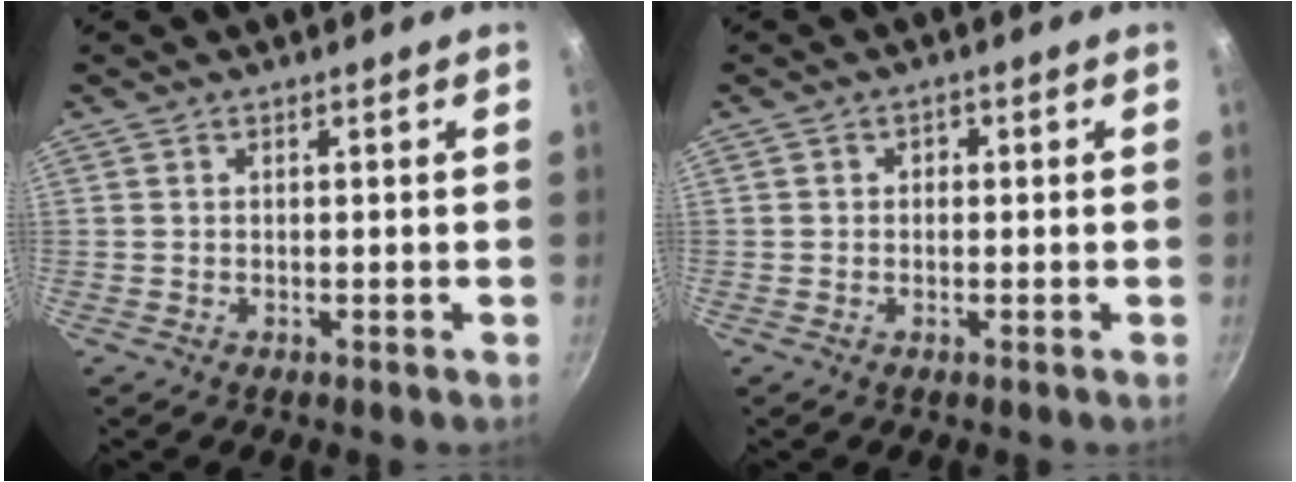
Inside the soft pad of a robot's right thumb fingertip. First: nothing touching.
{"total": 1.4, "force": [-0.1, 1.3, 0.6], "torque": [-0.003, 0.003, -0.004]}